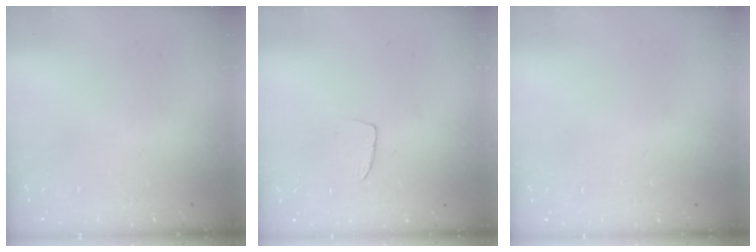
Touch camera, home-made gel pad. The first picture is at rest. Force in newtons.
{"total": 3.1, "press": 3.1, "slide": 0.2}
{"total": 0.0}